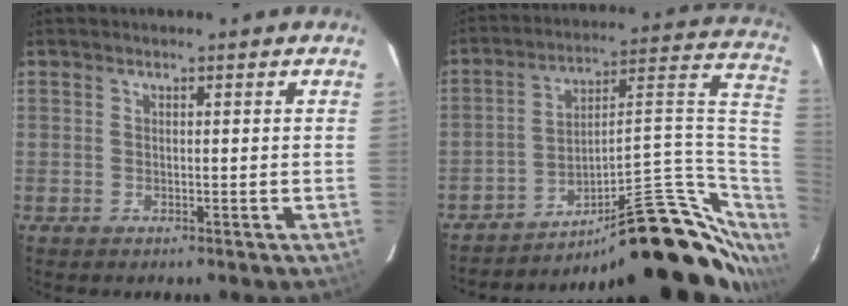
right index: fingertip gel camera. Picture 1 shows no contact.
{"total": 25.7, "force": [-13.0, 9.8, 19.9], "torque": [-0.245, 0.051, -0.177]}